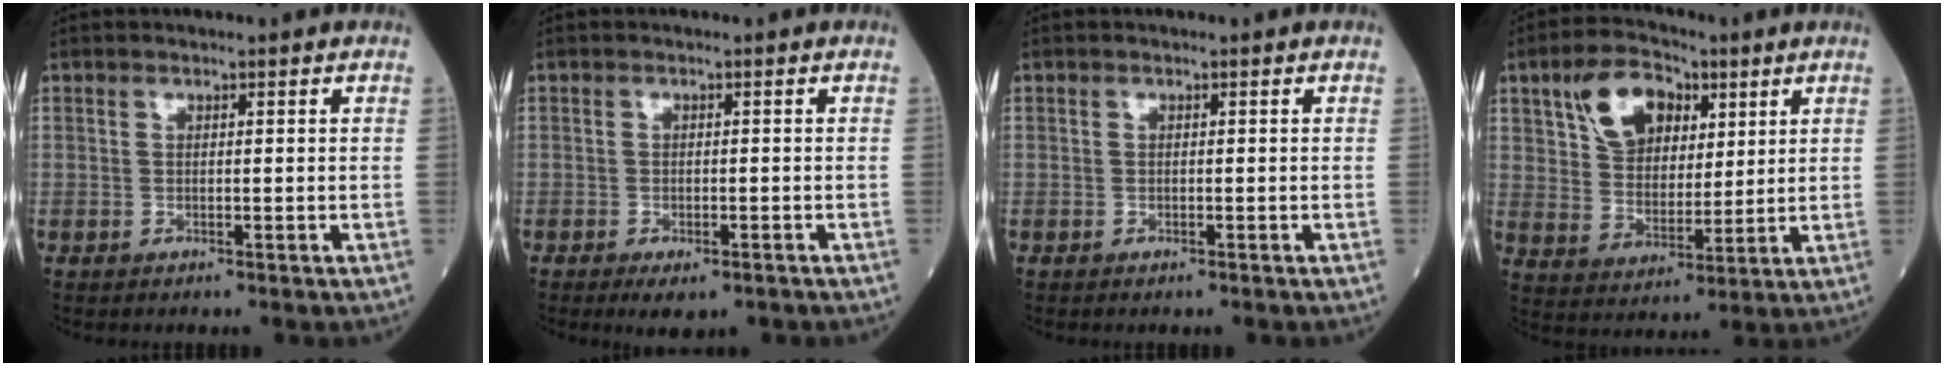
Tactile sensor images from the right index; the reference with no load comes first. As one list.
[{"total": 3.4, "force": [-2.2, 1.2, 2.3], "torque": [-0.033, -0.004, -0.025]}, {"total": 0.0}, {"total": 10.7, "force": [5.0, 6.6, 6.8], "torque": [-0.130, 0.027, 0.093]}]